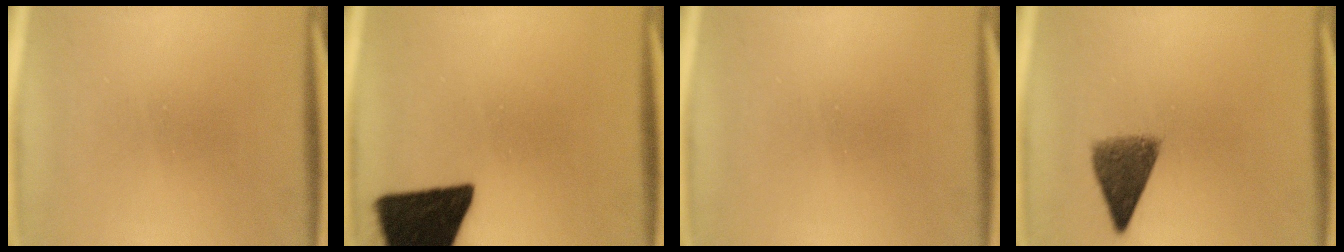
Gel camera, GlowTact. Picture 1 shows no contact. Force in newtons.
{"total": 18.0}
{"total": 0.0}
{"total": 6.3}